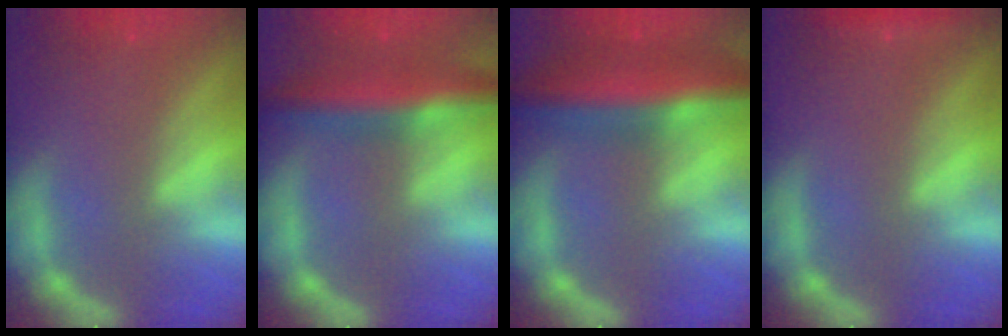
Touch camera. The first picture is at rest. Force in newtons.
{"total": 7.0}
{"total": 9.5}
{"total": 1.4}